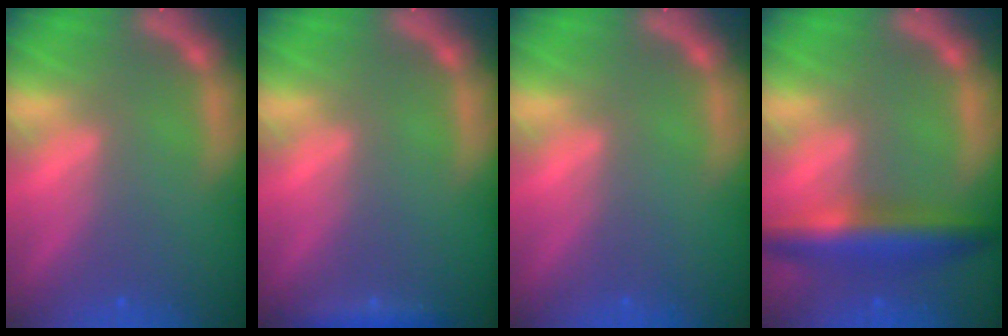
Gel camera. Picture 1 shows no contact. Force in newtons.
{"total": 1.4}
{"total": 0.0}
{"total": 5.9}